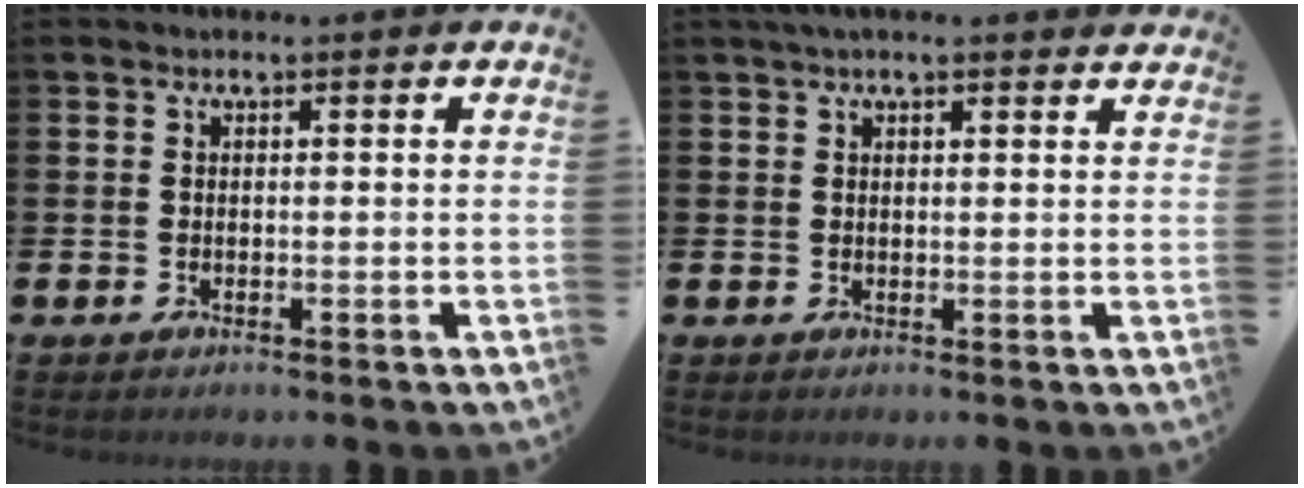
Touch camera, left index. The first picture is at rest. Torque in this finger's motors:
{"motor_torque": [1.14, -0.99, 0.37, 0.17]}